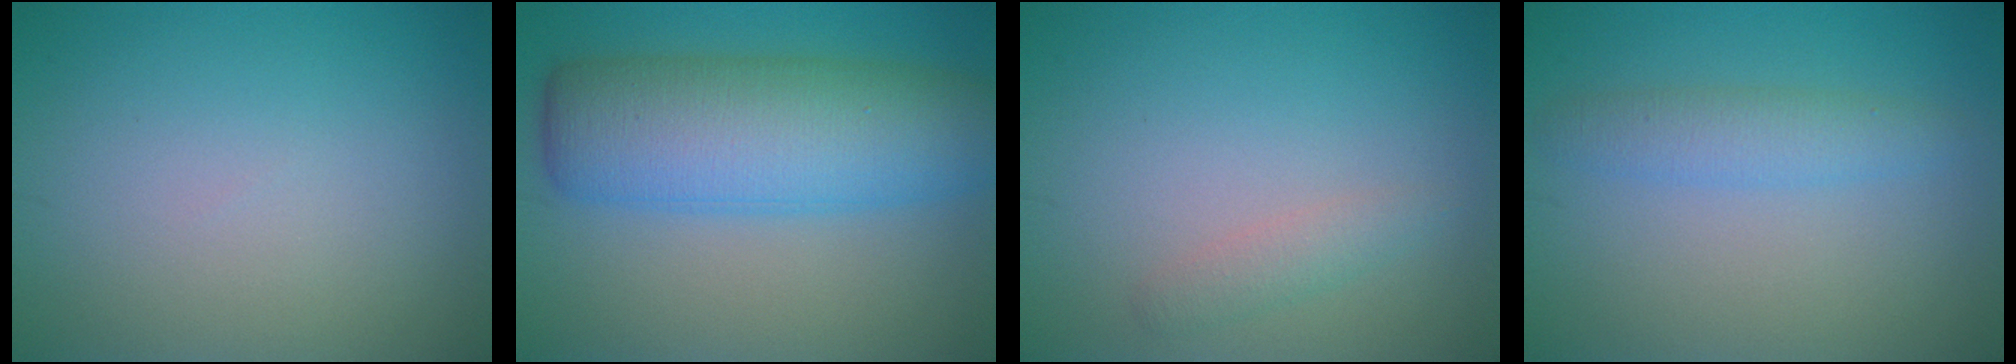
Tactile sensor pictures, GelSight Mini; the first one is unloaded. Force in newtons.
{"total": 10.1, "press": 10.1, "slide": 0.2}
{"total": 1.5, "press": 1.5, "slide": 0.0}
{"total": 2.5, "press": 2.5, "slide": 0.1}